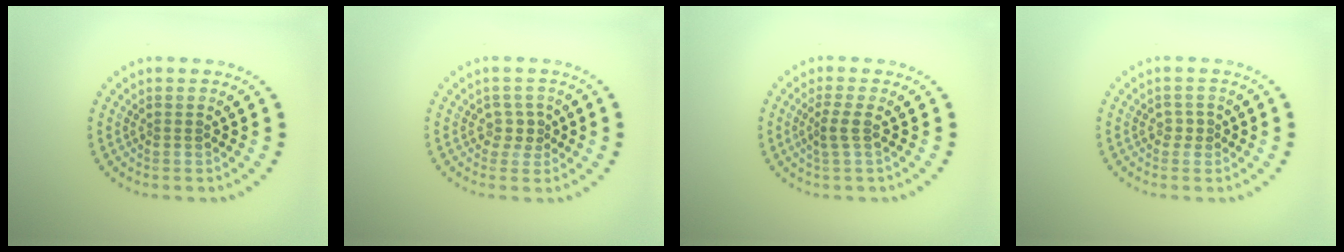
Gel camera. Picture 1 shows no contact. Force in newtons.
{"total": 1.7, "press": 1.3, "slide": 1.0}
{"total": 1.6, "press": 1.2, "slide": 1.0}
{"total": 1.0, "press": 0.9, "slide": 0.5}